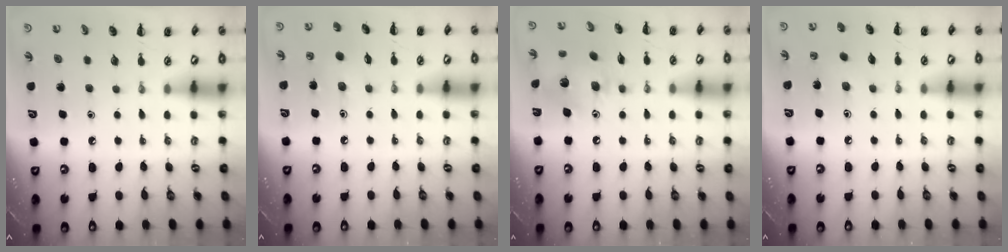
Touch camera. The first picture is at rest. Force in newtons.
{"total": 2.9, "press": 2.8, "slide": 1.0}
{"total": 8.1, "press": 8.1, "slide": 0.2}
{"total": 1.5, "press": 1.4, "slide": 0.7}